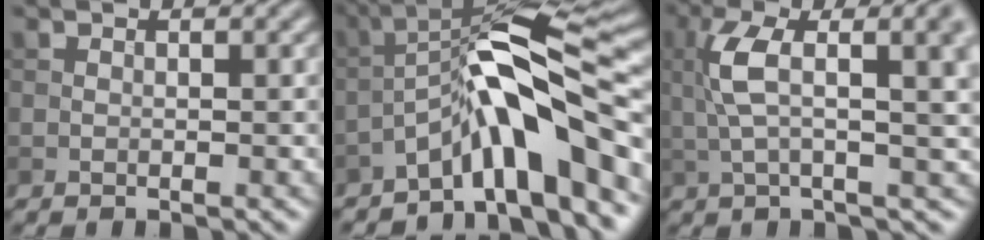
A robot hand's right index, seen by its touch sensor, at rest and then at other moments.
{"total": 10.1, "force": [-4.8, 2.0, 8.6], "torque": [-0.130, 0.022, -0.089]}
{"total": 9.4, "force": [2.8, 3.4, 8.3], "torque": [-0.149, 0.012, 0.049]}